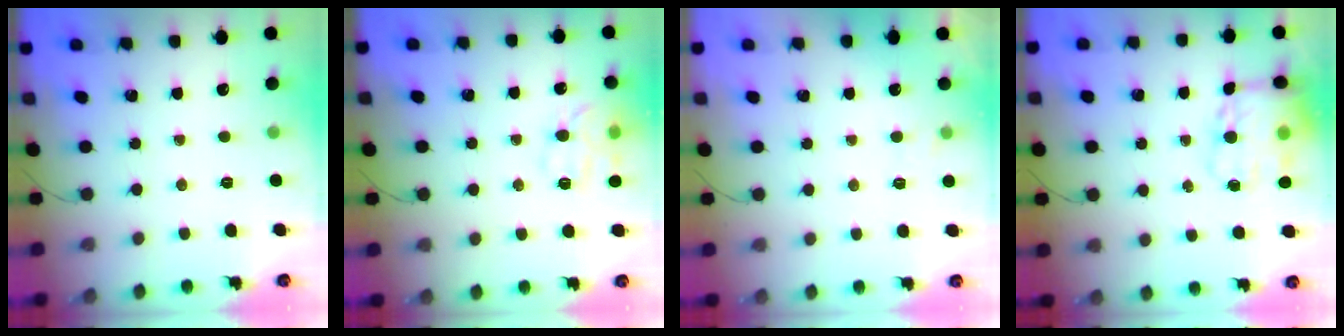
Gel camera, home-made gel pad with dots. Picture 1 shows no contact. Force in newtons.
{"total": 11.9, "press": 11.8, "slide": 0.6}
{"total": 2.2, "press": 1.8, "slide": 1.3}
{"total": 17.8, "press": 17.3, "slide": 4.0}